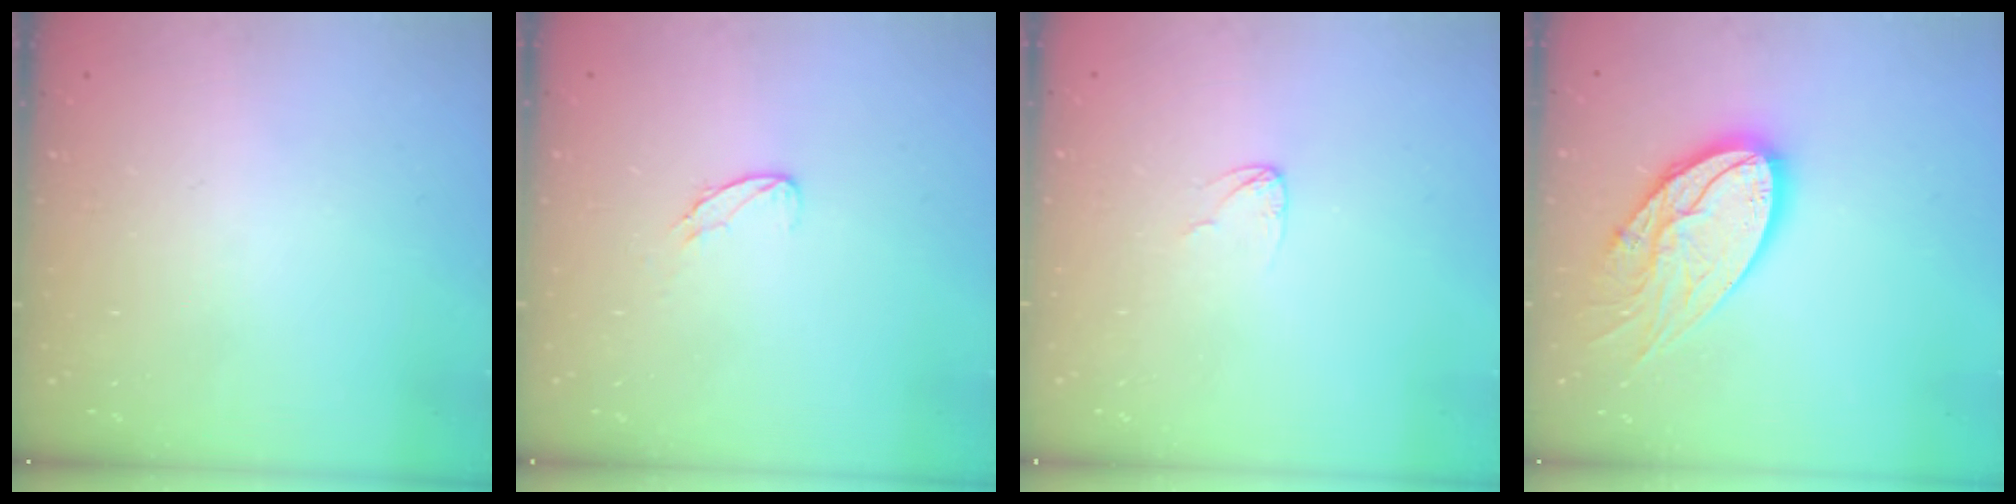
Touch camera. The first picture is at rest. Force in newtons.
{"total": 5.6, "press": 5.6, "slide": 0.5}
{"total": 2.3, "press": 2.3, "slide": 0.1}
{"total": 17.3, "press": 17.3, "slide": 1.5}